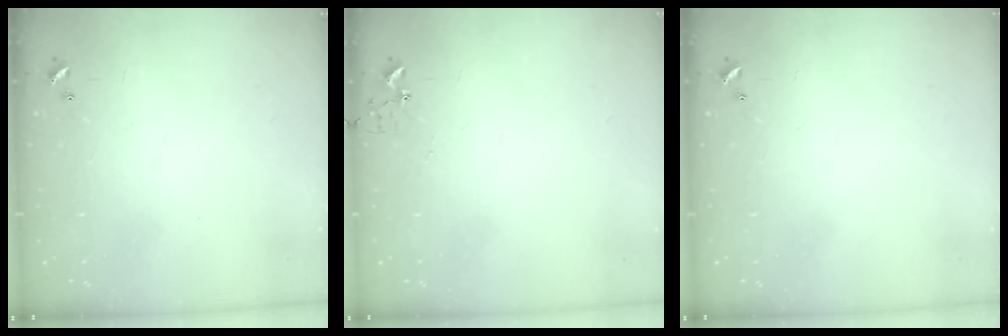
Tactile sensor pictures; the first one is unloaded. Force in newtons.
{"total": 2.7, "press": 2.7, "slide": 0.2}
{"total": 0.0}